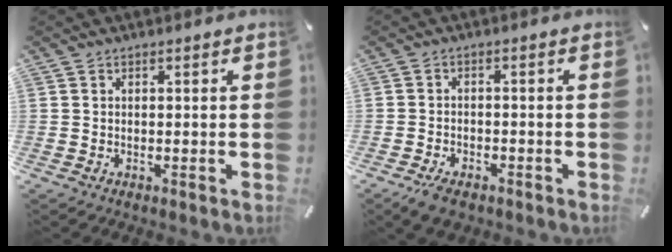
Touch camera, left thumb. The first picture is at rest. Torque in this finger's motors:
{"motor_torque": [-0.20, -0.14, 0.04, 0.06, 0.07]}